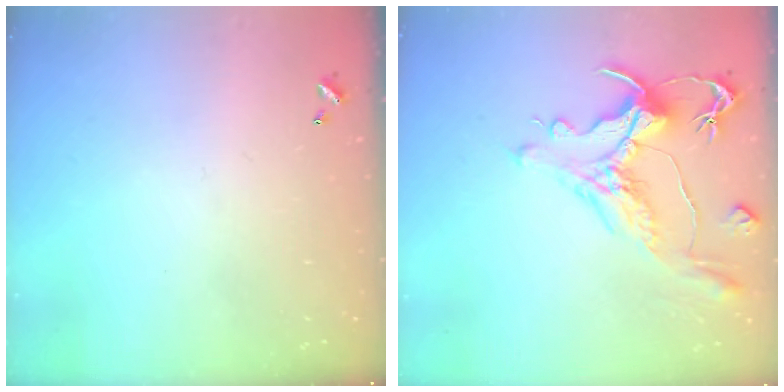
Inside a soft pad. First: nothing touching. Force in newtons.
{"total": 2.4, "press": 2.0, "slide": 1.4}